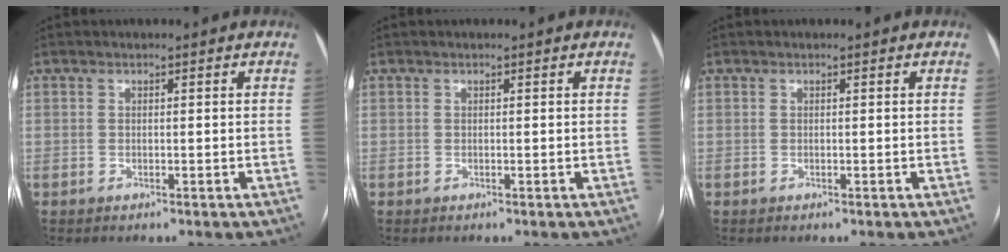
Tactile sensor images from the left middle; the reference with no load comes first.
{"total": 0.0}
{"total": 0.0}